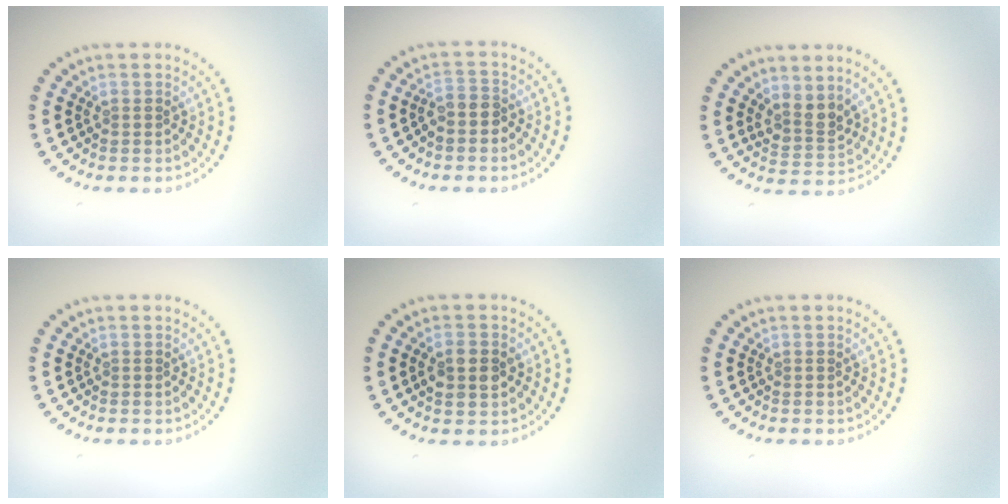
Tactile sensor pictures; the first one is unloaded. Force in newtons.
{"total": 2.0, "press": 1.7, "slide": 1.0}
{"total": 2.5, "press": 1.9, "slide": 1.6}
{"total": 0.0}
{"total": 2.8, "press": 2.8, "slide": 0.1}
{"total": 0.0}